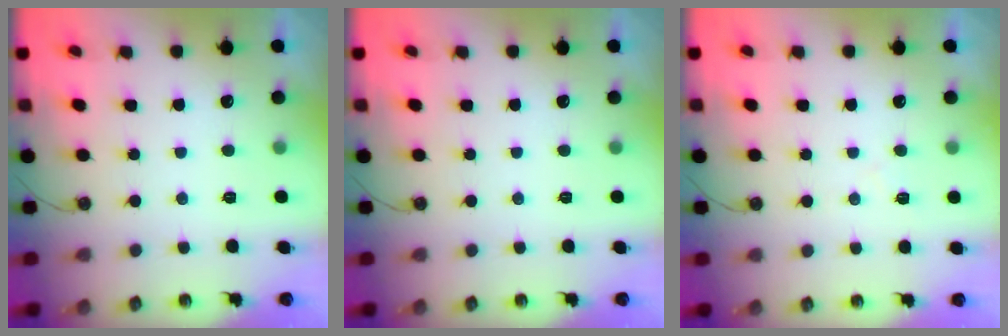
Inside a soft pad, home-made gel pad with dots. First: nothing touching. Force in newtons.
{"total": 0.0}
{"total": 5.4, "press": 5.3, "slide": 0.8}